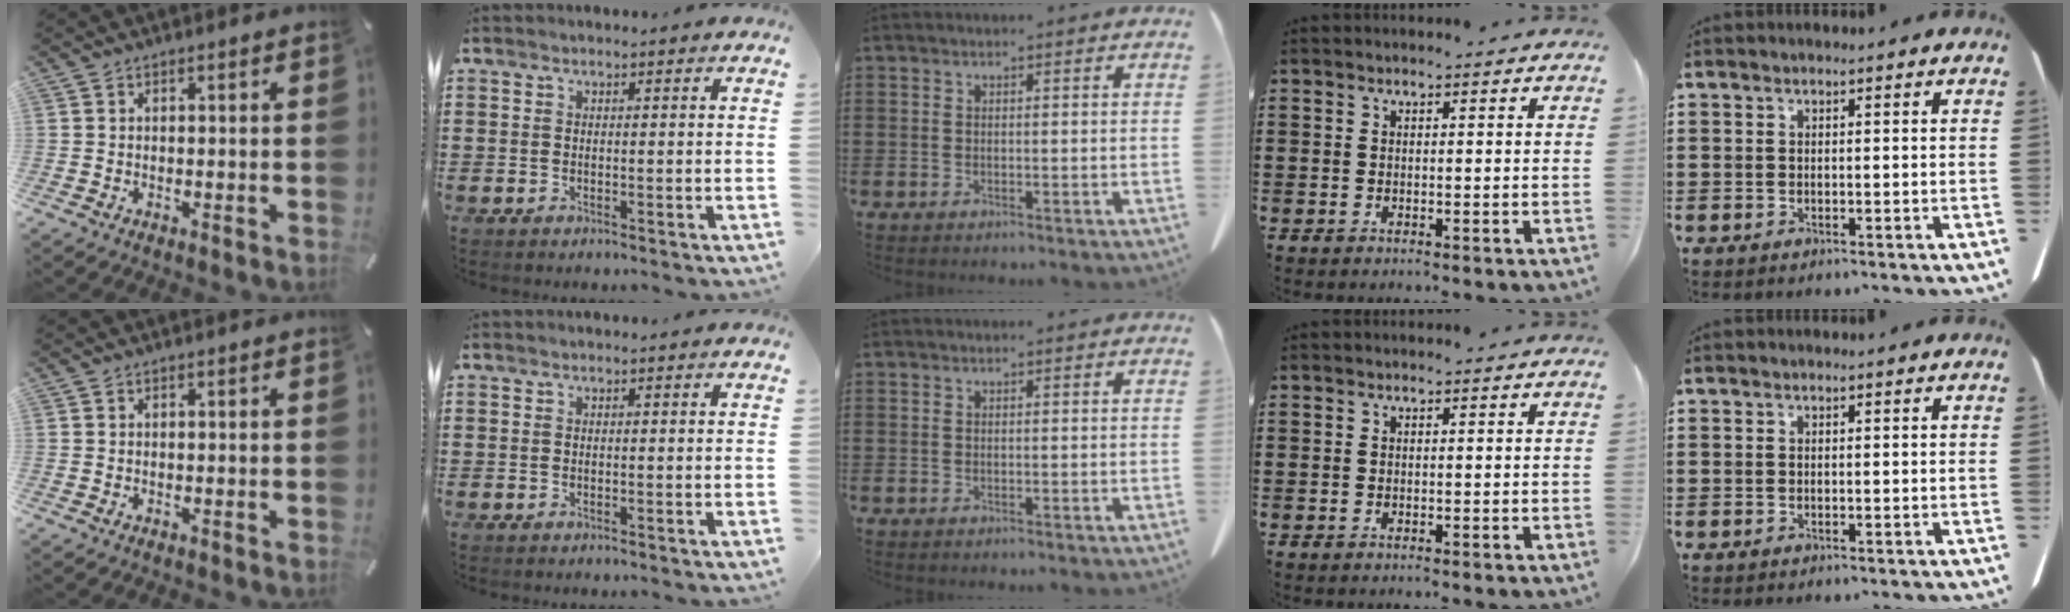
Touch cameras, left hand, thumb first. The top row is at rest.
{}